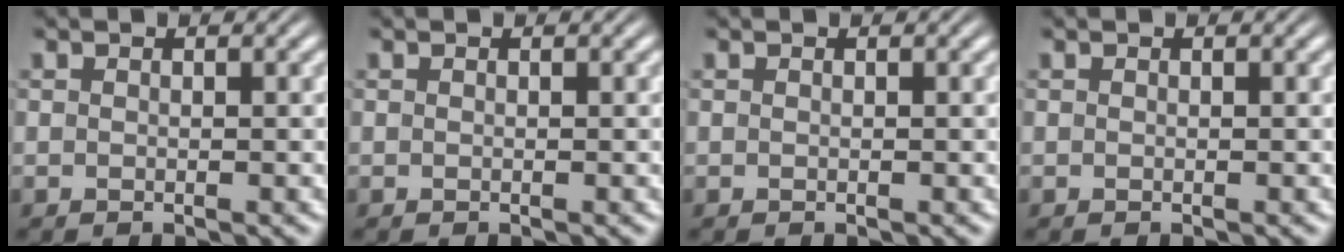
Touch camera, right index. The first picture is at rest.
{"total": 0.0}
{"total": 0.0}
{"total": 0.0}